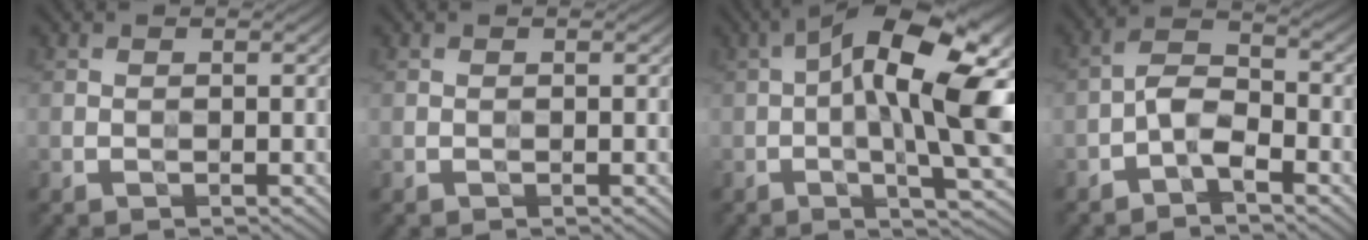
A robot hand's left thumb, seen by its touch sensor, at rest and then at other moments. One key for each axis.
{"total": 0.0}
{"total": 15.9, "fx": 0.6, "fy": 5.1, "fz": 15.0, "tx": -0.245, "ty": 0.029, "tz": 0.002}
{"total": 4.4, "fx": -2.4, "fy": 1.8, "fz": 3.2, "tx": -0.058, "ty": 0.014, "tz": -0.056}